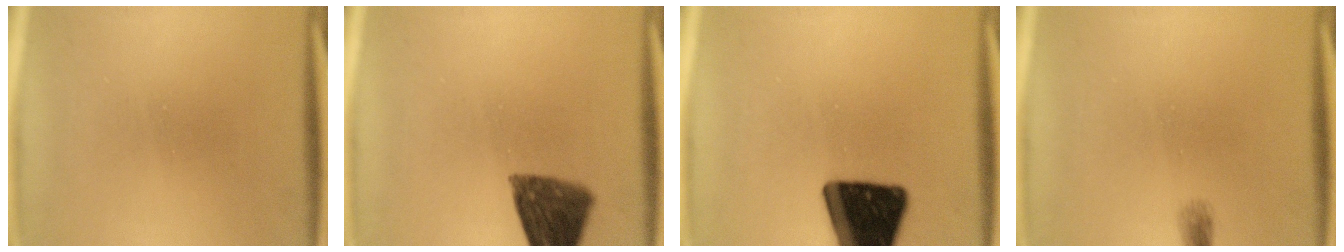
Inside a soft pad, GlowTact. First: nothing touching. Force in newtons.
{"total": 11.4}
{"total": 19.3}
{"total": 0.6}